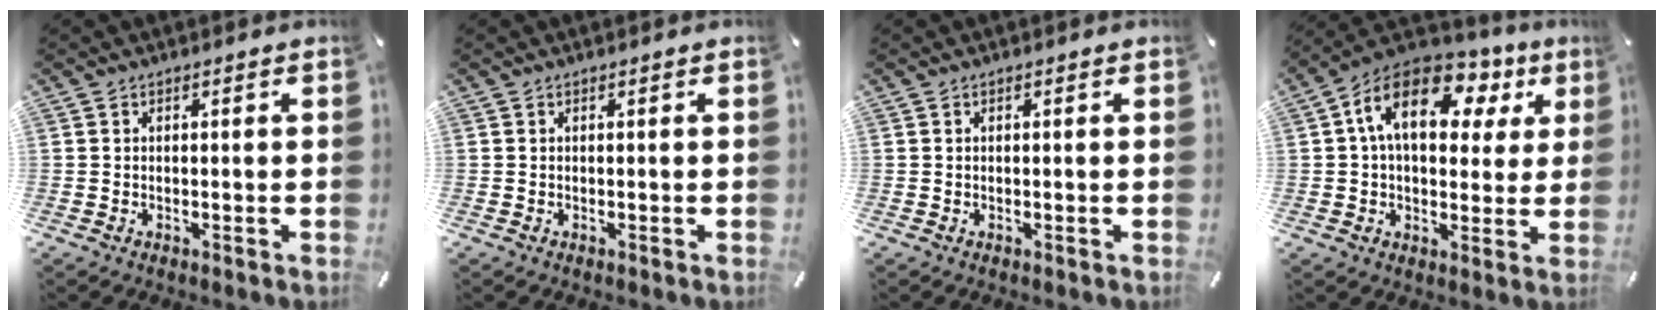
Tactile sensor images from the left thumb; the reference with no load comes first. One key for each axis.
{"total": 0.0}
{"total": 0.0}
{"total": 16.7, "fx": 5.9, "fy": 10.3, "fz": 11.9, "tx": -0.186, "ty": -0.006, "tz": 0.099}